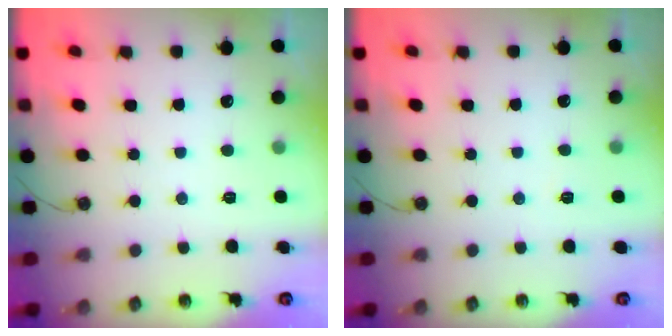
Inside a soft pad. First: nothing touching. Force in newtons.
{"total": 3.4, "press": 2.7, "slide": 2.1}